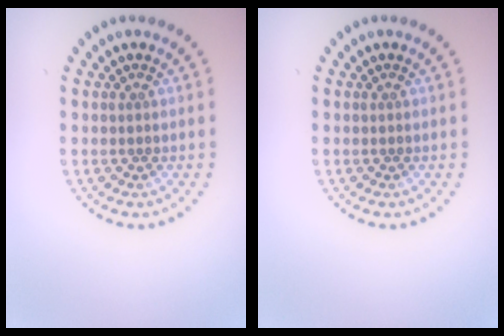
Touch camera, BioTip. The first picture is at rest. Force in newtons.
{"total": 0.0}